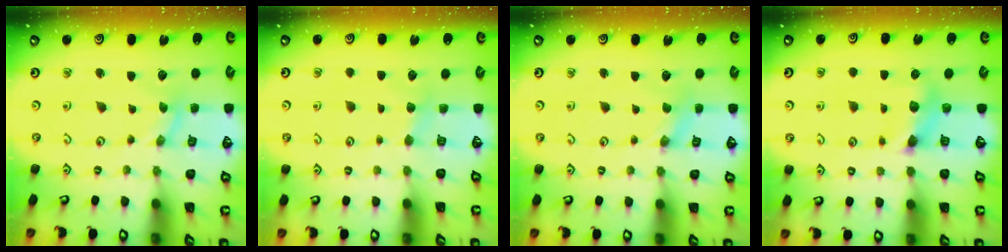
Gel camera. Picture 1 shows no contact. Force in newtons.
{"total": 2.3, "press": 2.2, "slide": 0.4}
{"total": 0.0}
{"total": 6.7, "press": 6.7, "slide": 0.3}